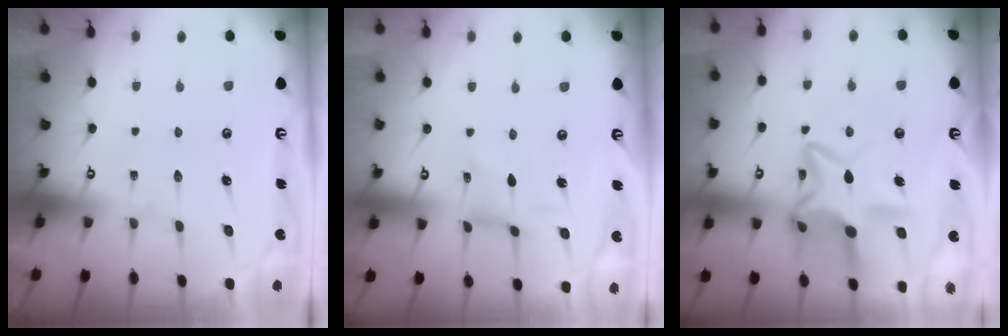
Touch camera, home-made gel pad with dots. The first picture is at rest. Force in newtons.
{"total": 1.6, "press": 1.5, "slide": 0.3}
{"total": 12.5, "press": 12.4, "slide": 1.0}